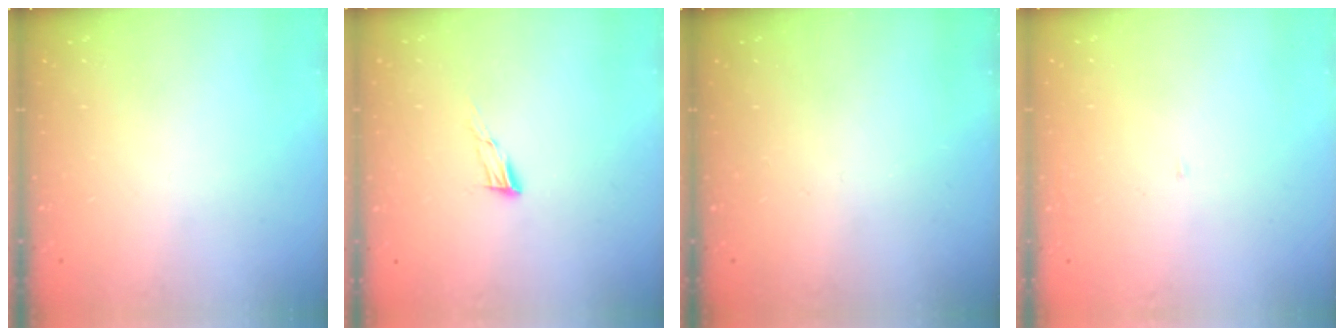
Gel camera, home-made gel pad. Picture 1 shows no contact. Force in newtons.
{"total": 6.6, "press": 6.6, "slide": 1.0}
{"total": 0.0}
{"total": 2.0, "press": 2.0, "slide": 0.2}